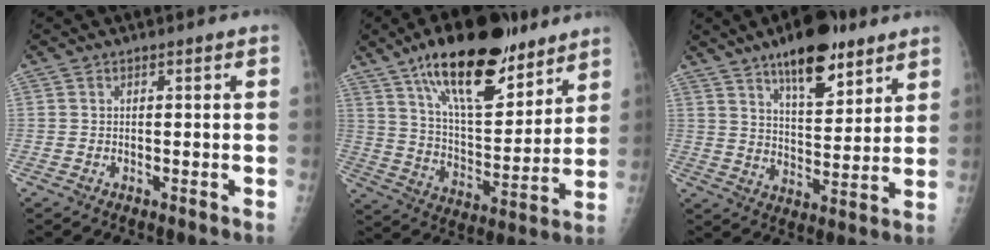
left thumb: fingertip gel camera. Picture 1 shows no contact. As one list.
[{"total": 22.6, "force": [14.8, 8.7, 14.6], "torque": [-0.202, -0.064, 0.250]}, {"total": 14.1, "force": [9.2, 5.4, 9.2], "torque": [-0.109, -0.052, 0.145]}]